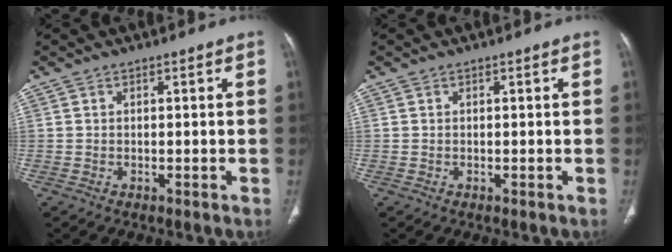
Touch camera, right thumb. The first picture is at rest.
{"total": 0.0}